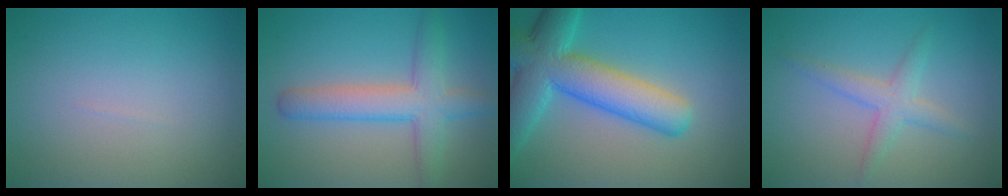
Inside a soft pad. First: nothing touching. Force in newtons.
{"total": 5.1, "press": 5.1, "slide": 0.3}
{"total": 8.7, "press": 8.7, "slide": 0.4}
{"total": 2.5, "press": 2.5, "slide": 0.0}